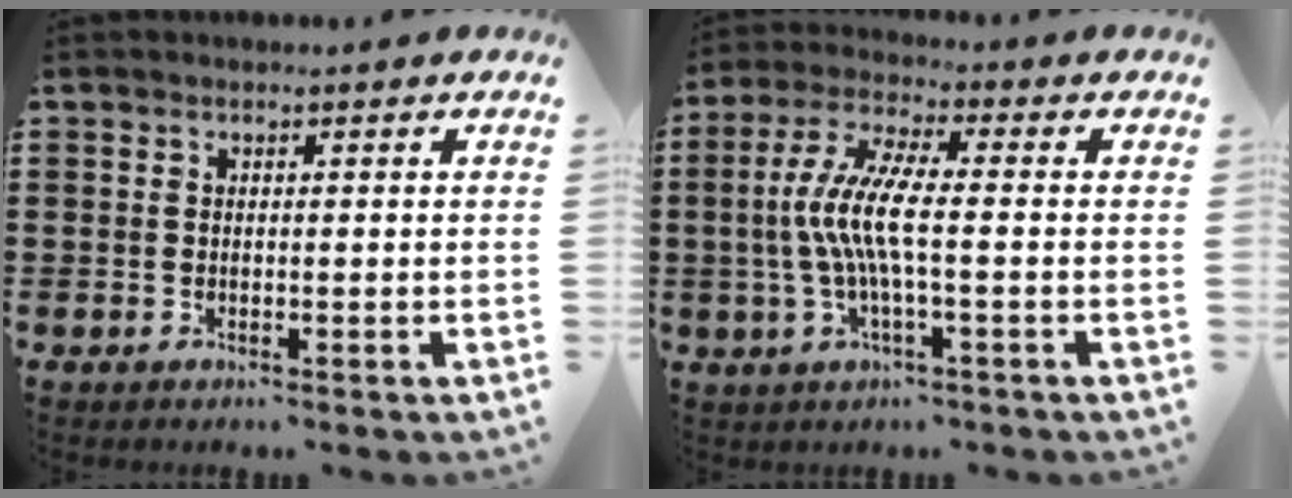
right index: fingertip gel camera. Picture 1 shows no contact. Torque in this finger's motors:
{"motor_torque": [1.89, -0.24, 1.05, 0.21]}